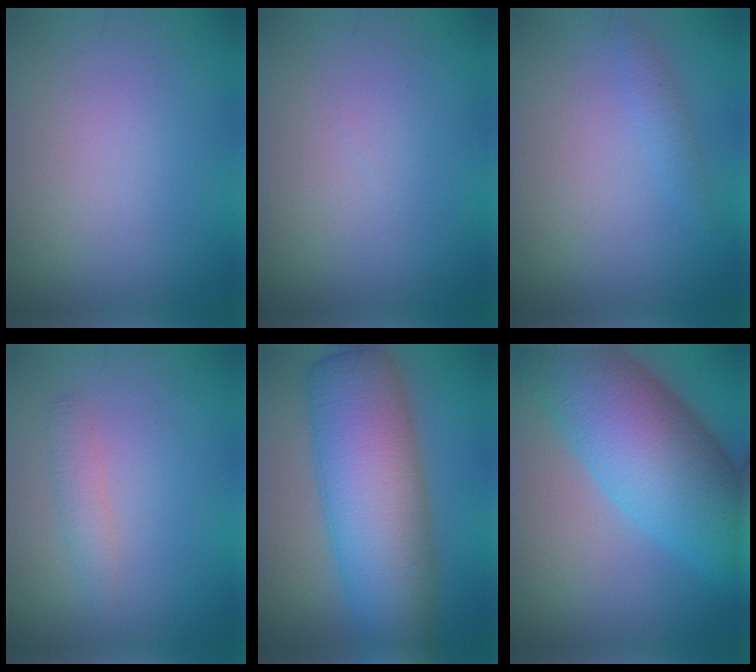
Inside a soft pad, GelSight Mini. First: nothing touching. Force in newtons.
{"total": 0.0}
{"total": 1.1, "press": 1.1, "slide": 0.1}
{"total": 1.6, "press": 1.6, "slide": 0.0}
{"total": 11.6, "press": 11.6, "slide": 0.2}
{"total": 12.5, "press": 12.5, "slide": 0.3}